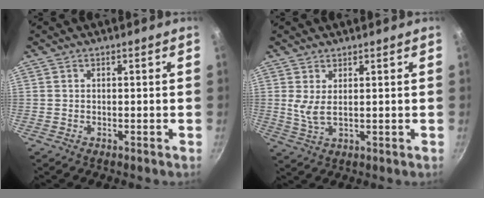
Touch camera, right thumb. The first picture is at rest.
{"total": 3.8, "force": [1.3, 1.3, 3.3], "torque": [-0.063, -0.015, 0.031]}